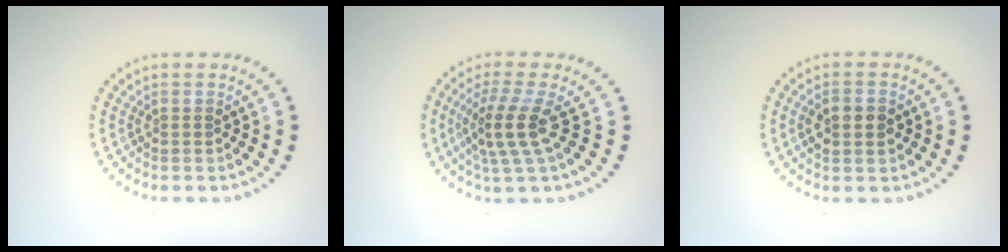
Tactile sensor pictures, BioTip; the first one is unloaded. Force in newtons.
{"total": 3.6, "press": 2.7, "slide": 2.4}
{"total": 3.1, "press": 3.1, "slide": 0.4}